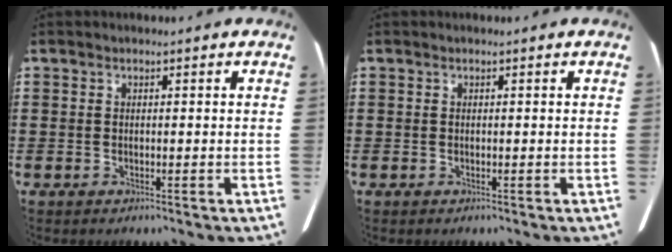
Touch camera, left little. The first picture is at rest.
{"total": 0.0}